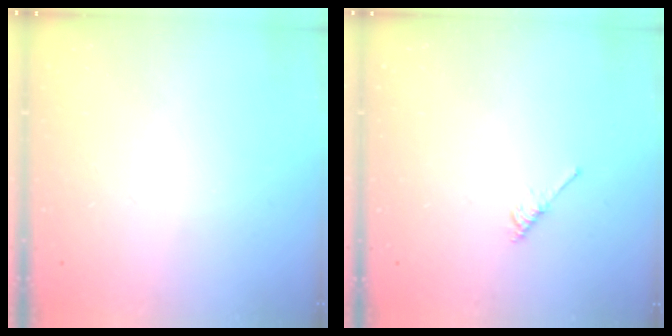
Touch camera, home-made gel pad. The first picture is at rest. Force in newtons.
{"total": 2.1, "press": 2.1, "slide": 0.4}